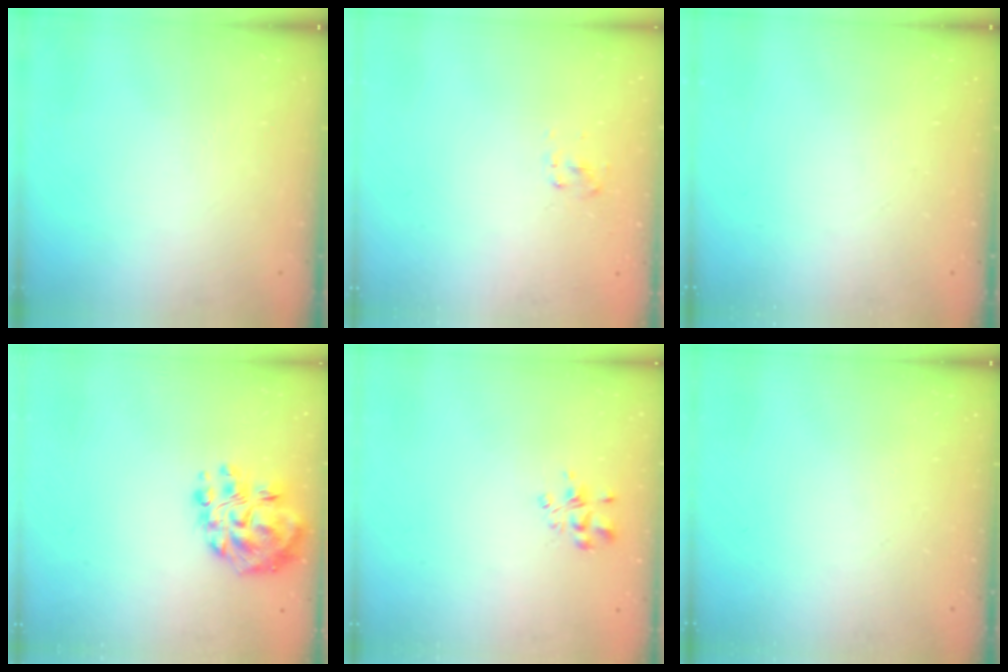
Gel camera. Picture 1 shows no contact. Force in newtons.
{"total": 2.6, "press": 2.4, "slide": 0.9}
{"total": 0.0}
{"total": 12.0, "press": 11.6, "slide": 2.9}
{"total": 3.2, "press": 3.2, "slide": 0.6}
{"total": 0.0}